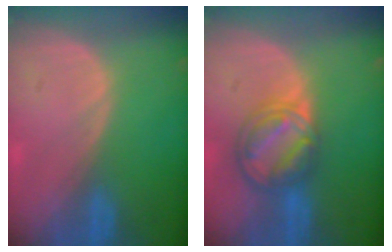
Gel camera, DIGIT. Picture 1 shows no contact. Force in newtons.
{"total": 8.4, "press": 7.1, "slide": 4.5}